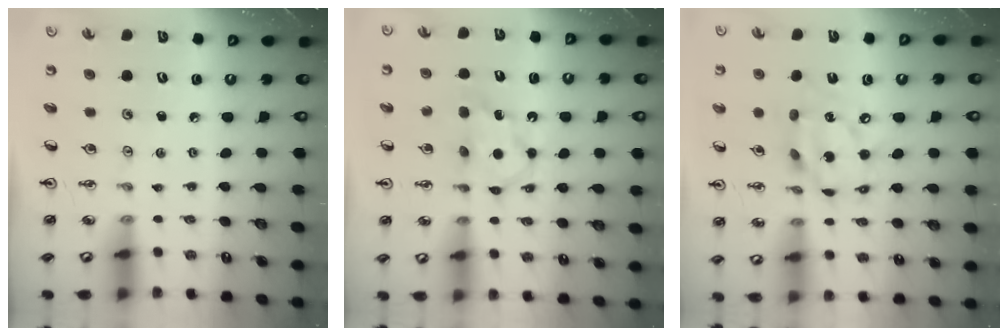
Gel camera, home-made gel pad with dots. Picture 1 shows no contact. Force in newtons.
{"total": 6.7, "press": 6.7, "slide": 0.3}
{"total": 13.7, "press": 13.6, "slide": 1.5}